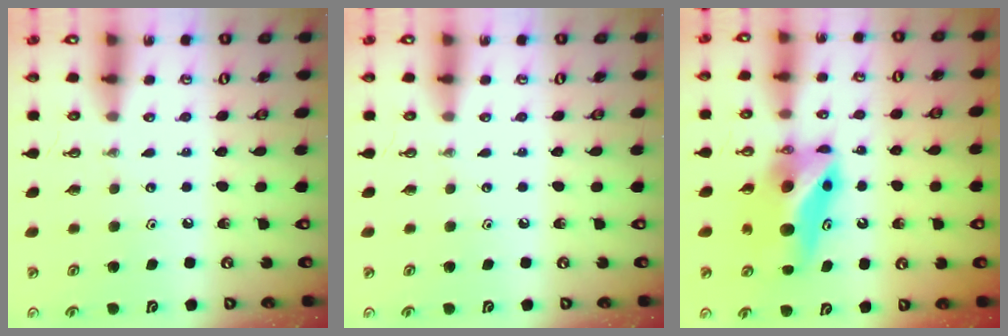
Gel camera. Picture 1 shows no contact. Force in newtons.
{"total": 0.0}
{"total": 11.0, "press": 8.1, "slide": 7.5}